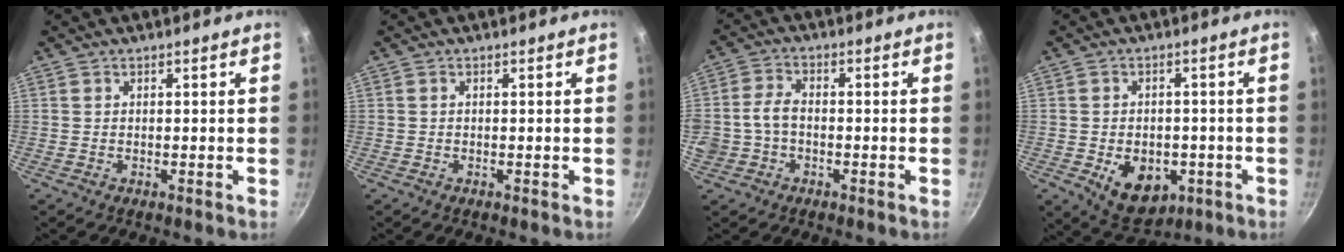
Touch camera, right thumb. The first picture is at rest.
{"total": 0.0}
{"total": 6.3, "force": [-1.2, 4.7, 4.0], "torque": [-0.078, 0.025, -0.029]}
{"total": 10.6, "force": [-3.1, 7.5, 6.9], "torque": [-0.072, 0.000, -0.030]}